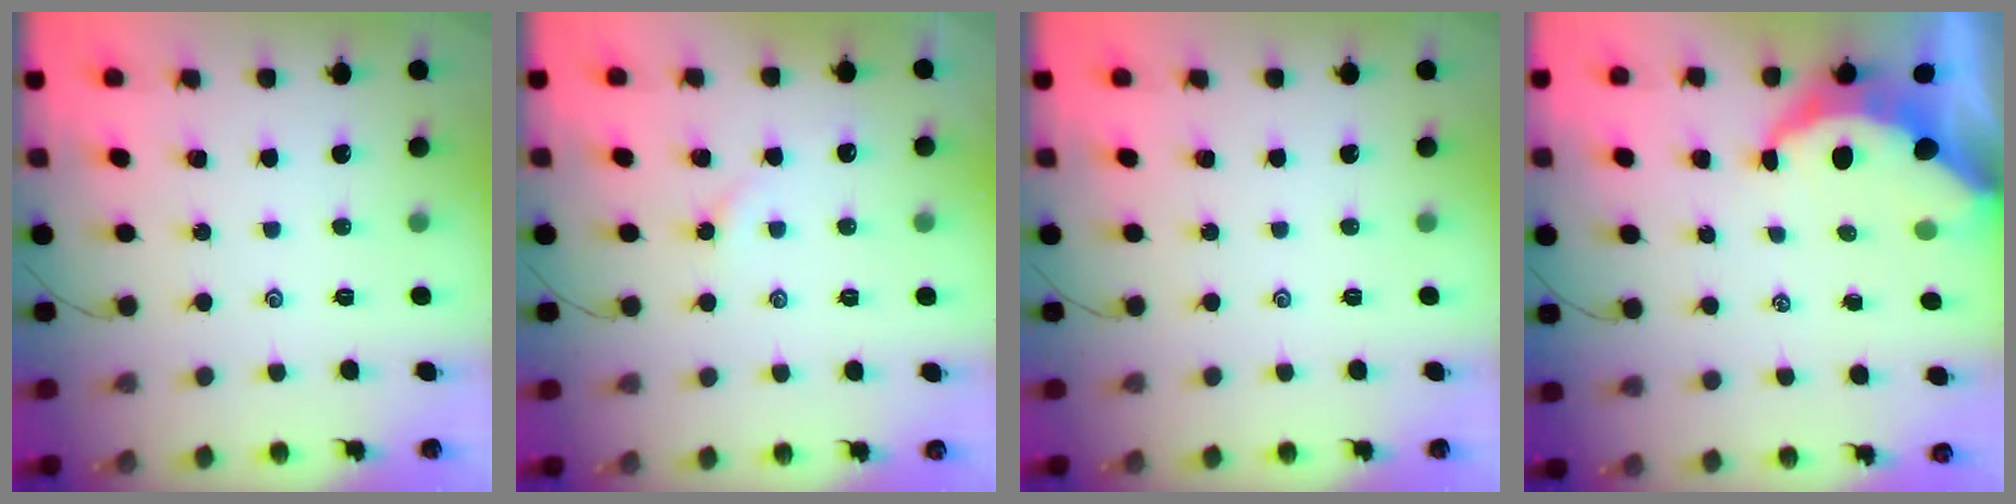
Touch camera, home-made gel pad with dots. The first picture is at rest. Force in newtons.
{"total": 1.7, "press": 1.6, "slide": 0.4}
{"total": 0.0}
{"total": 7.2, "press": 7.2, "slide": 0.9}